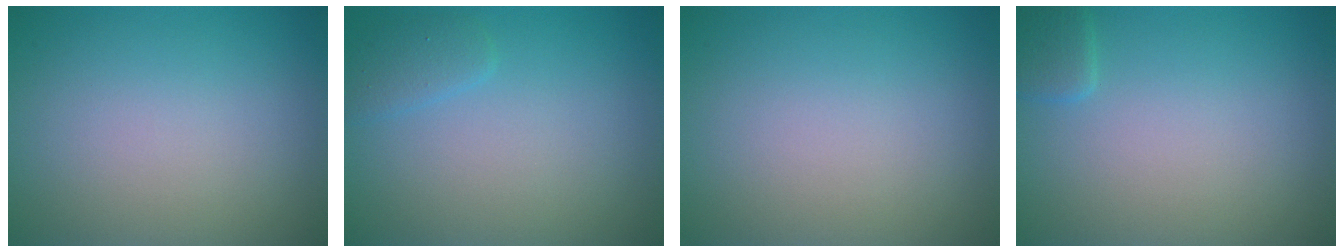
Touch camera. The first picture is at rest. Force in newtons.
{"total": 1.3, "press": 1.3, "slide": 0.2}
{"total": 0.0}
{"total": 1.3, "press": 1.3, "slide": 0.2}